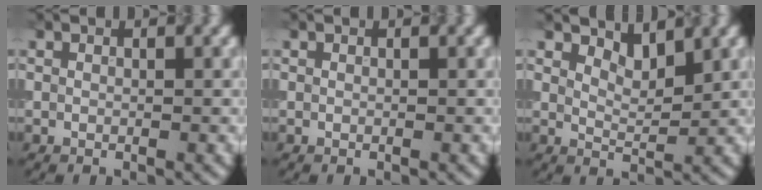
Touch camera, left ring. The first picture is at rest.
{"total": 0.0}
{"total": 2.3, "force": [2.1, 0.5, 0.8], "torque": [-0.018, -0.009, 0.036]}